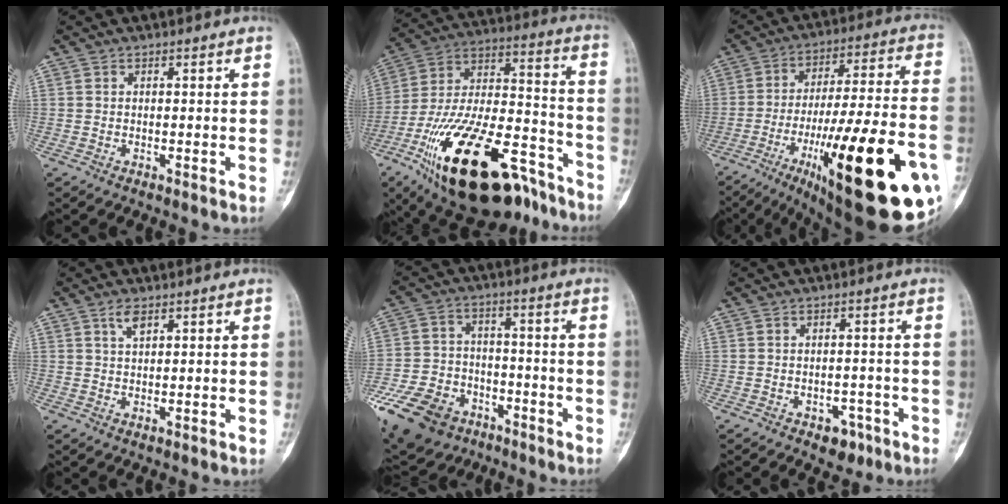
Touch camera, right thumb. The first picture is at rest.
{"total": 31.8, "force": [-18.4, 13.5, 22.2], "torque": [-0.393, 0.065, -0.304]}
{"total": 33.3, "force": [-12.9, 8.0, 29.7], "torque": [-0.394, 0.035, -0.187]}
{"total": 2.6, "force": [1.5, 1.1, 1.9], "torque": [-0.033, -0.004, 0.029]}
{"total": 18.9, "force": [-10.7, 13.0, 8.6], "torque": [-0.178, 0.049, -0.176]}
{"total": 4.3, "force": [-2.4, 2.9, 2.1], "torque": [-0.007, 0.019, -0.027]}